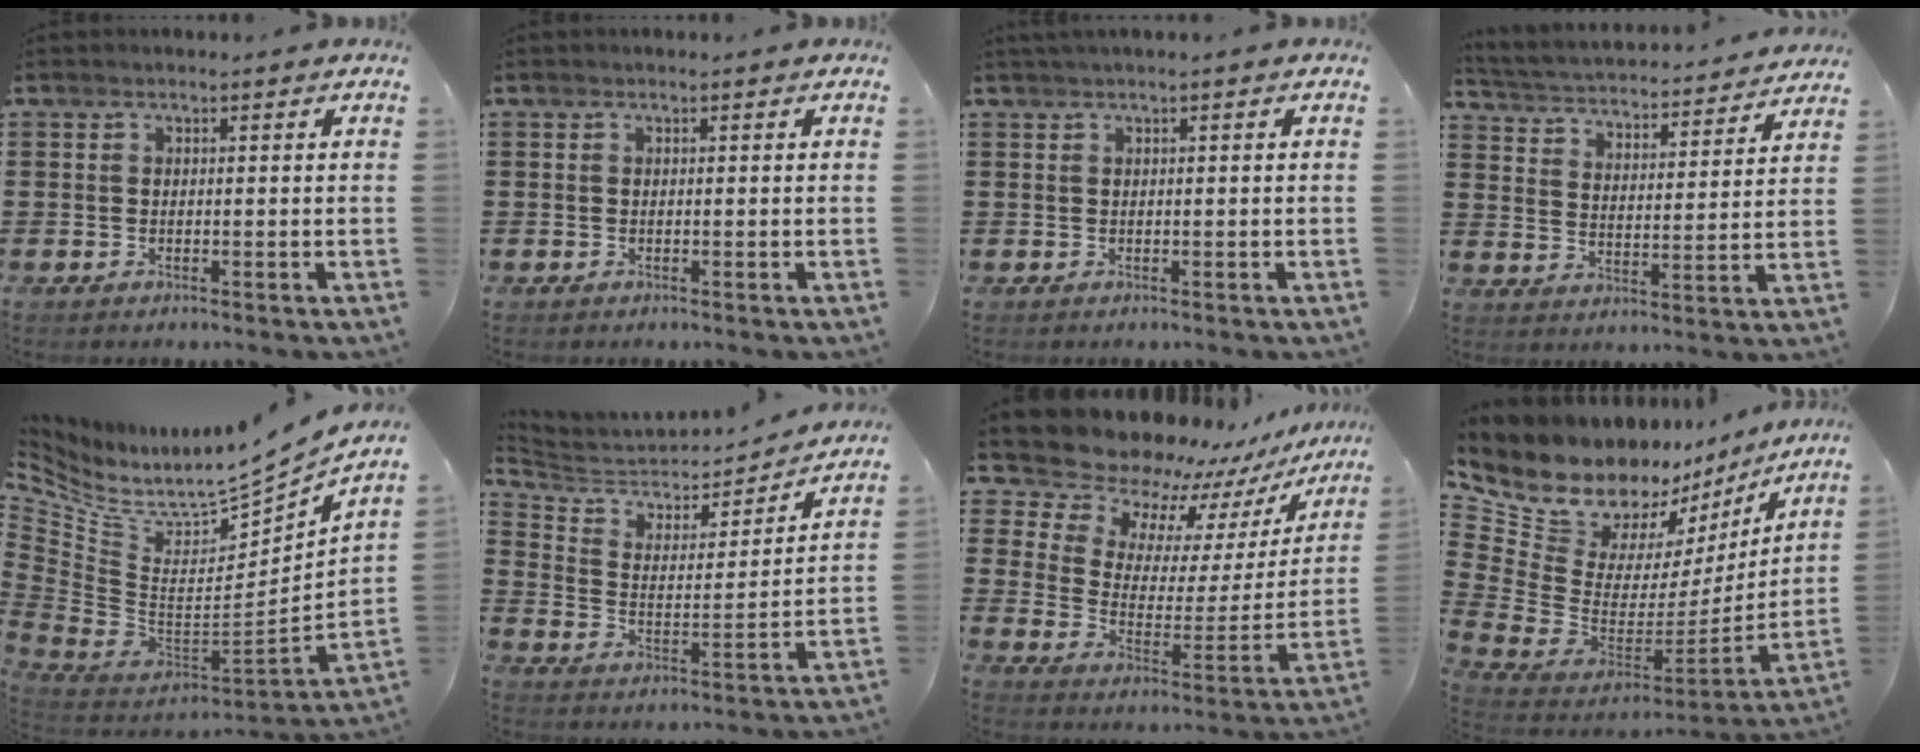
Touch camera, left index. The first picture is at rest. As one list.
[{"total": 0.0}, {"total": 0.6, "force": [0.2, -0.1, 0.5], "torque": [-0.009, -0.004, 0.006]}, {"total": 3.0, "force": [3.0, 0.0, 0.2], "torque": [-0.025, -0.032, 0.041]}, {"total": 7.3, "force": [5.1, 2.3, 4.6], "torque": [-0.106, -0.060, 0.080]}, {"total": 4.6, "force": [4.1, 1.8, 0.8], "torque": [-0.047, -0.031, 0.064]}, {"total": 10.3, "force": [9.9, 2.6, 0.3], "torque": [-0.059, -0.096, 0.172]}, {"total": 12.0, "force": [9.2, 6.6, 4.1], "torque": [-0.123, -0.090, 0.164]}]